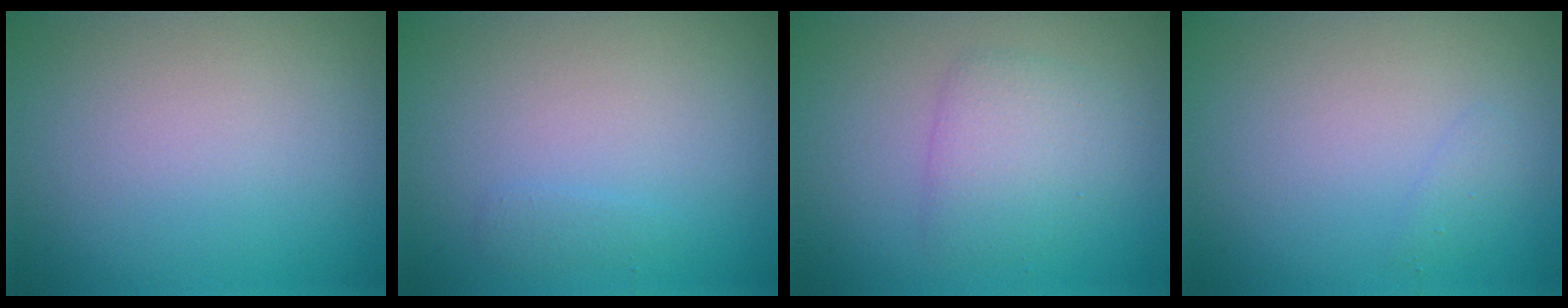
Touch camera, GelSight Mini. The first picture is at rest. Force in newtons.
{"total": 0.7, "press": 0.7, "slide": 0.1}
{"total": 2.9, "press": 2.9, "slide": 0.1}
{"total": 0.8, "press": 0.8, "slide": 0.0}